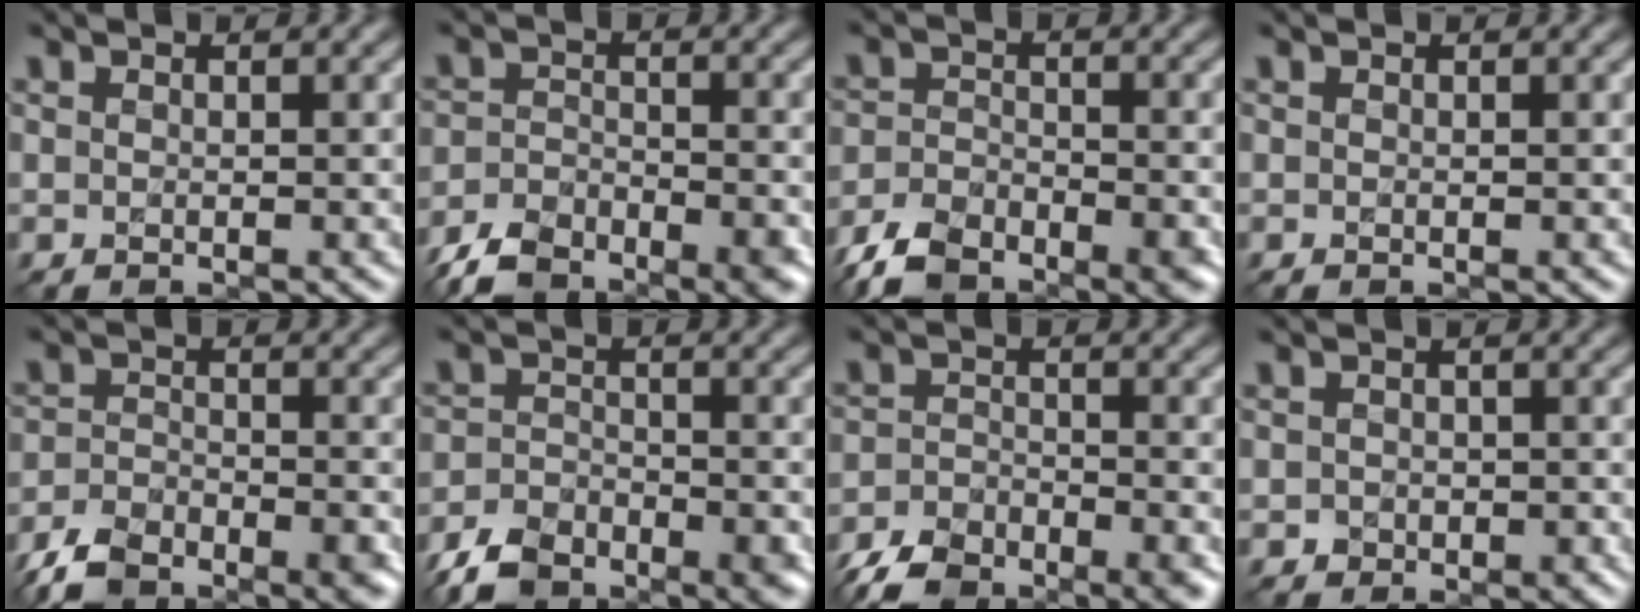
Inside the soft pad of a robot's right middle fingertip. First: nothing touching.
{"total": 7.0, "force": [-5.6, 2.7, 3.2], "torque": [-0.051, -0.018, -0.099]}
{"total": 7.3, "force": [-5.6, 3.0, 3.5], "torque": [-0.058, -0.021, -0.100]}
{"total": 0.0}
{"total": 7.2, "force": [-5.6, 2.8, 3.5], "torque": [-0.056, -0.020, -0.102]}
{"total": 6.7, "force": [-5.3, 3.0, 2.9], "torque": [-0.046, -0.019, -0.094]}
{"total": 7.6, "force": [-6.2, 3.0, 3.3], "torque": [-0.053, -0.025, -0.104]}
{"total": 1.5, "force": [-0.5, 1.3, 0.4], "torque": [0.002, -0.004, -0.008]}